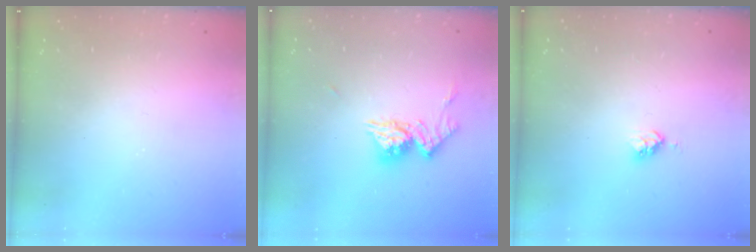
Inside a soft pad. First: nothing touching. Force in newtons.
{"total": 10.6, "press": 10.5, "slide": 0.9}
{"total": 3.9, "press": 3.9, "slide": 0.5}